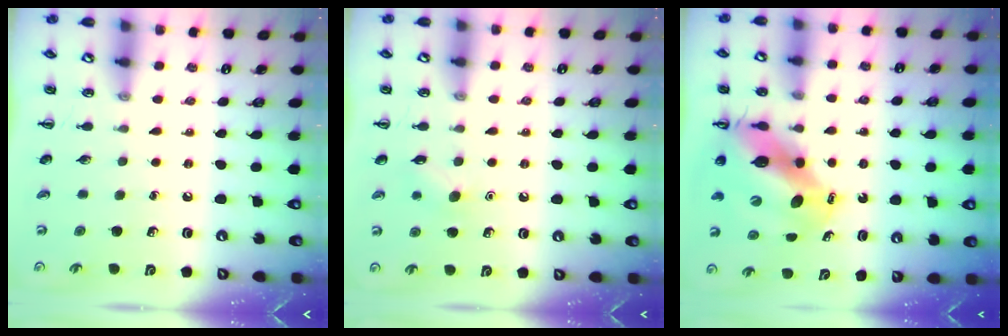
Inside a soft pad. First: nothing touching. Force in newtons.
{"total": 7.1, "press": 7.0, "slide": 1.5}
{"total": 10.9, "press": 10.5, "slide": 3.1}